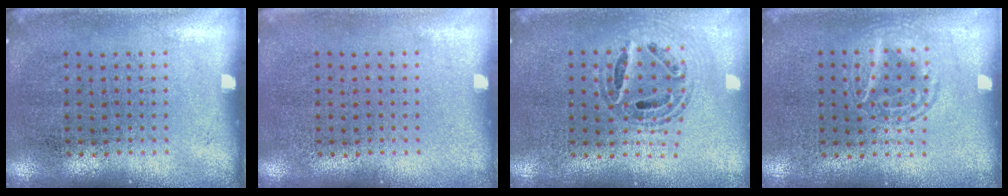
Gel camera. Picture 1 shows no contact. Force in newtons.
{"total": 0.0}
{"total": 0.9, "press": 0.9, "slide": 0.1}
{"total": 1.2, "press": 1.2, "slide": 0.1}